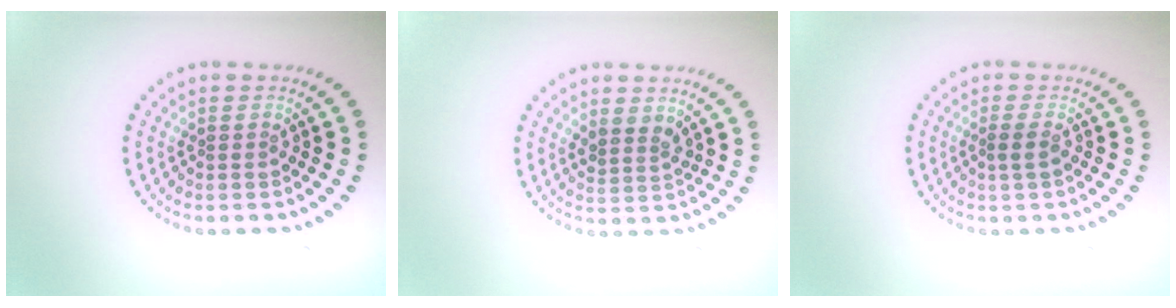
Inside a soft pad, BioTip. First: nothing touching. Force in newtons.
{"total": 1.8, "press": 1.5, "slide": 1.1}
{"total": 0.8, "press": 0.4, "slide": 0.6}